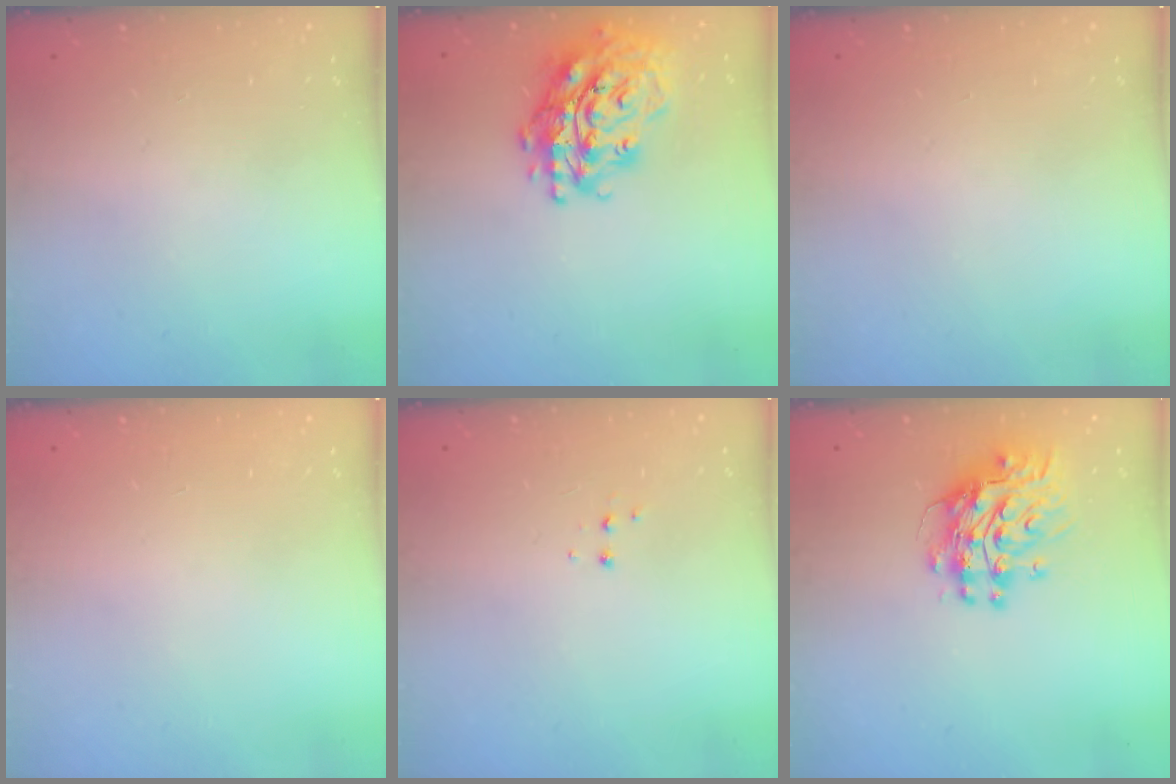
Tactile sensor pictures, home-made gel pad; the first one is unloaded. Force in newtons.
{"total": 21.0, "press": 20.9, "slide": 2.7}
{"total": 0.0}
{"total": 0.0}
{"total": 3.3, "press": 3.2, "slide": 0.4}
{"total": 10.7, "press": 10.7, "slide": 0.9}